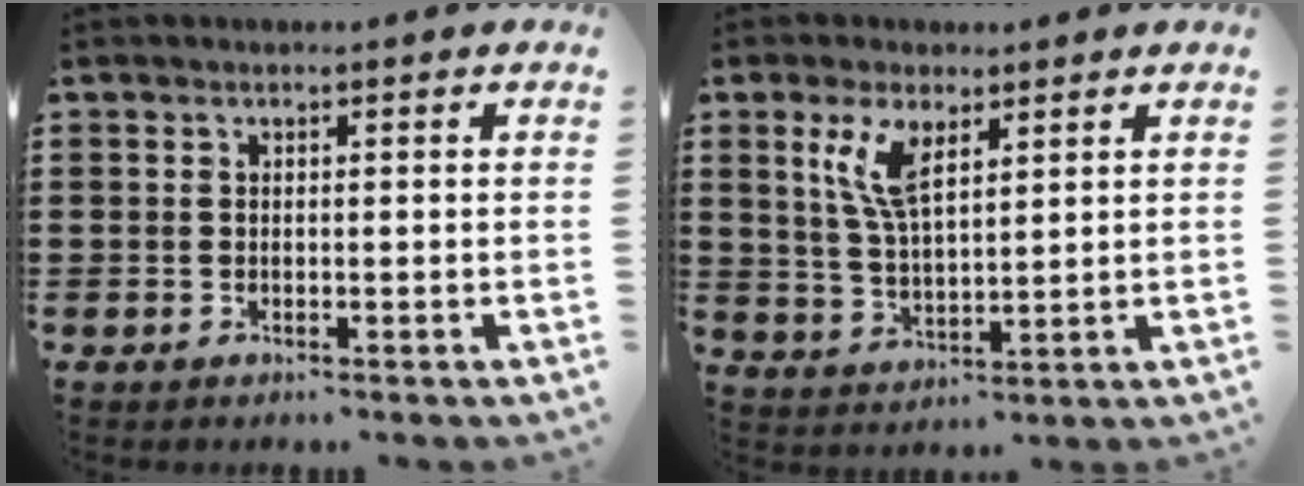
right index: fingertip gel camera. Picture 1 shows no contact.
{"total": 6.9, "force": [3.3, 2.5, 5.5], "torque": [-0.118, 0.006, 0.058]}